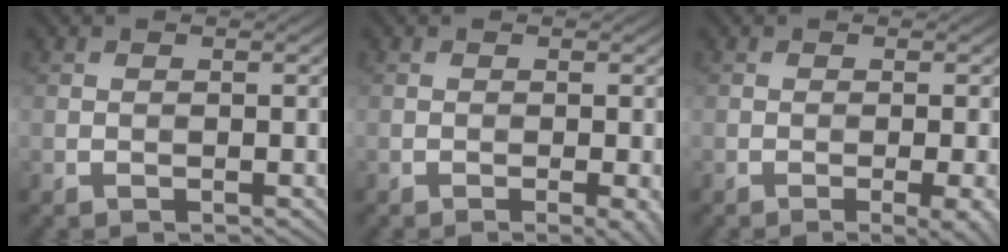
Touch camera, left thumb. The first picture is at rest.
{"total": 1.9, "force": [-0.7, 0.3, 1.7], "torque": [-0.024, -0.001, -0.011]}
{"total": 3.6, "force": [-1.4, 0.8, 3.2], "torque": [-0.042, 0.001, -0.019]}